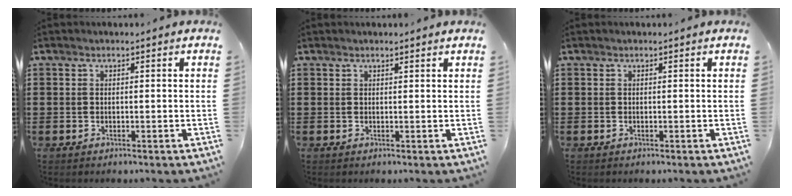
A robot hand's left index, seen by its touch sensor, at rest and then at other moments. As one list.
[{"total": 0.5, "force": [0.5, 0.0, 0.0], "torque": [-0.002, -0.001, 0.011]}, {"total": 0.0}]